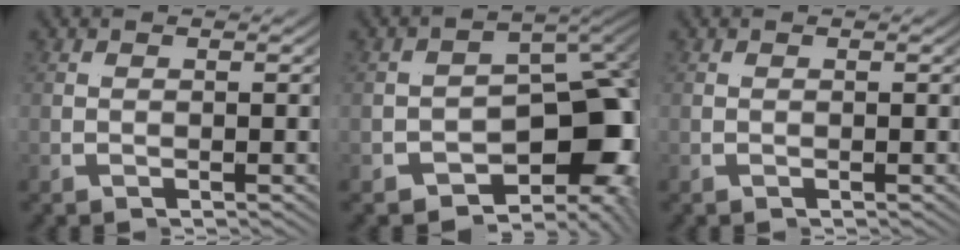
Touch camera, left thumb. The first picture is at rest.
{"total": 11.5, "force": [-1.8, 6.9, 9.0], "torque": [-0.127, -0.019, -0.013]}
{"total": 0.0}